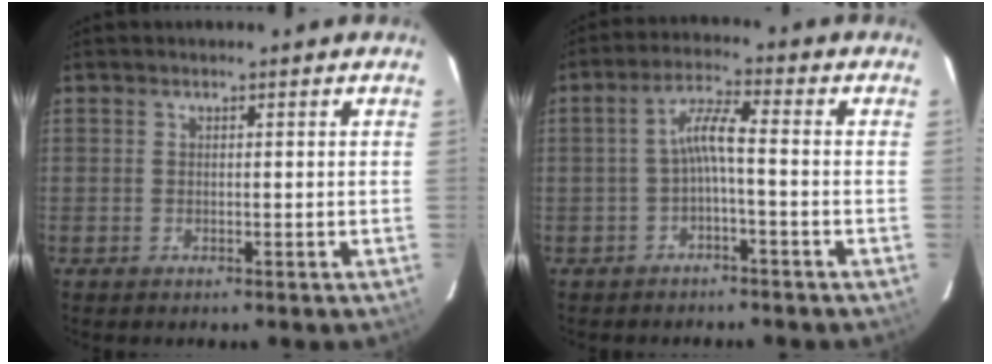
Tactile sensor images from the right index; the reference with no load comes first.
{"total": 4.4, "force": [-1.3, 0.2, 4.2], "torque": [-0.093, 0.012, -0.024]}